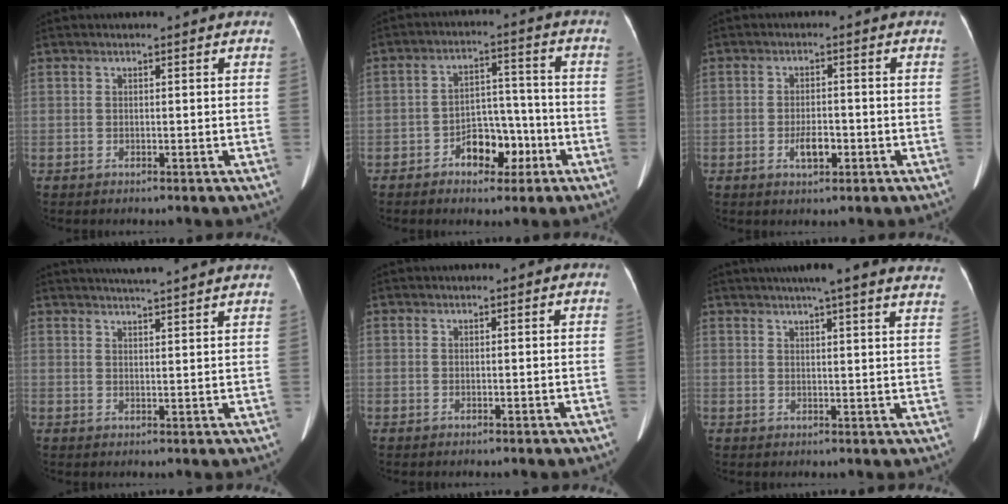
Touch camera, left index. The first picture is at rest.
{"total": 7.2, "force": [-3.6, 4.1, 4.6], "torque": [-0.074, 0.026, -0.055]}
{"total": 3.4, "force": [-1.4, 1.4, 2.8], "torque": [-0.054, 0.000, -0.020]}
{"total": 11.2, "force": [10.2, -0.3, 4.6], "torque": [-0.072, 0.021, 0.126]}
{"total": 0.0}
{"total": 21.5, "force": [18.8, 0.9, 10.4], "torque": [-0.150, -0.008, 0.219]}